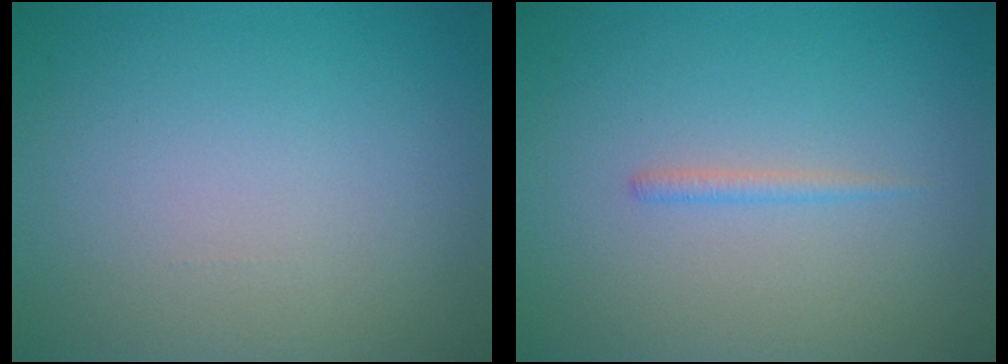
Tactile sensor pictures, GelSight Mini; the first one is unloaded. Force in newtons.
{"total": 0.8, "press": 0.8, "slide": 0.1}